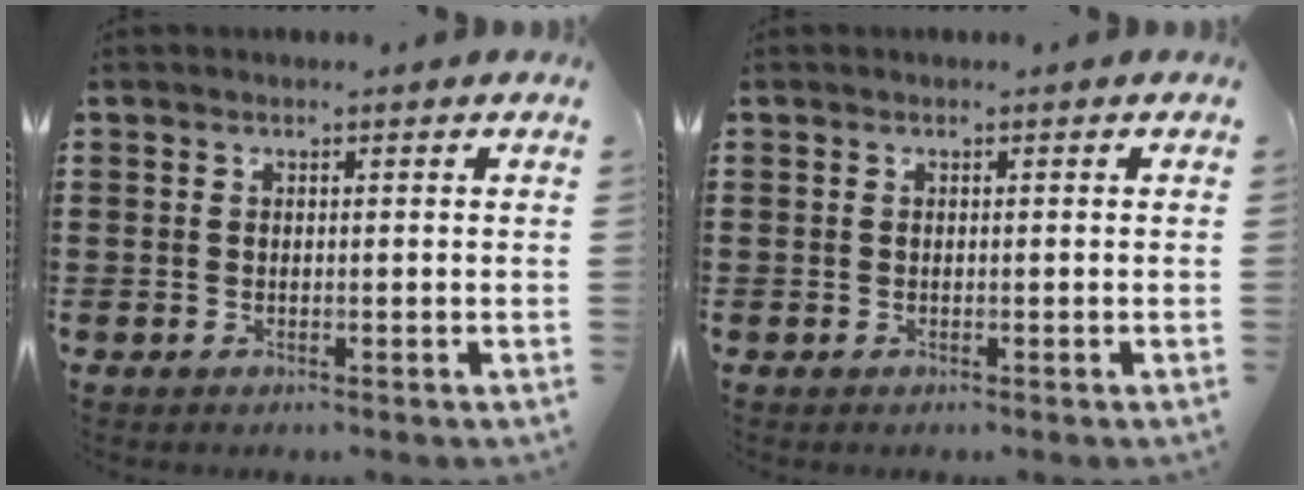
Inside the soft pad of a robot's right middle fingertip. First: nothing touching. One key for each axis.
{"total": 0.0}